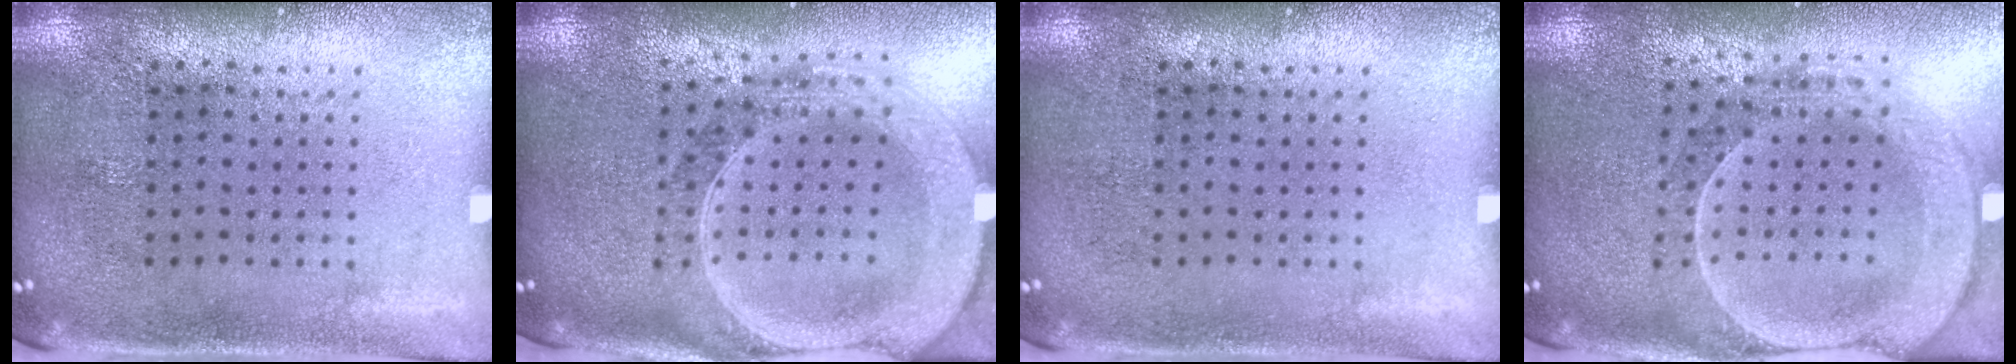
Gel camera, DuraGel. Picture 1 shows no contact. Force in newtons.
{"total": 3.1, "press": 2.6, "slide": 1.6}
{"total": 0.0}
{"total": 2.2, "press": 2.0, "slide": 0.9}